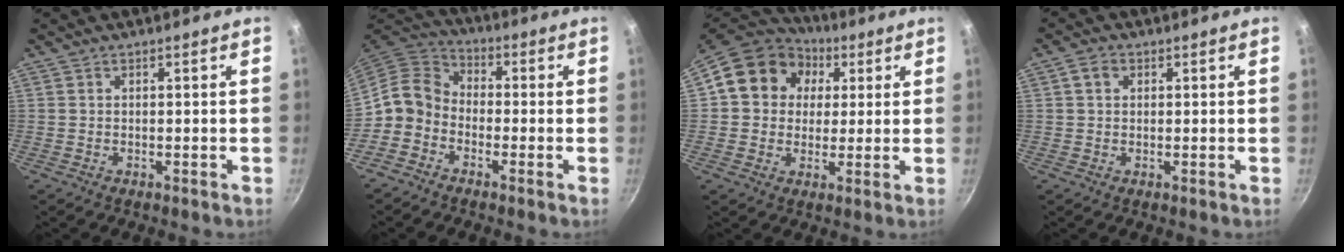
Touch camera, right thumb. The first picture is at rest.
{"total": 8.2, "force": [-2.5, 6.1, 4.8], "torque": [-0.073, 0.044, -0.070]}
{"total": 14.7, "force": [3.8, 12.6, 6.6], "torque": [-0.087, 0.017, 0.049]}
{"total": 2.8, "force": [0.9, 2.2, 1.5], "torque": [-0.019, 0.004, 0.011]}